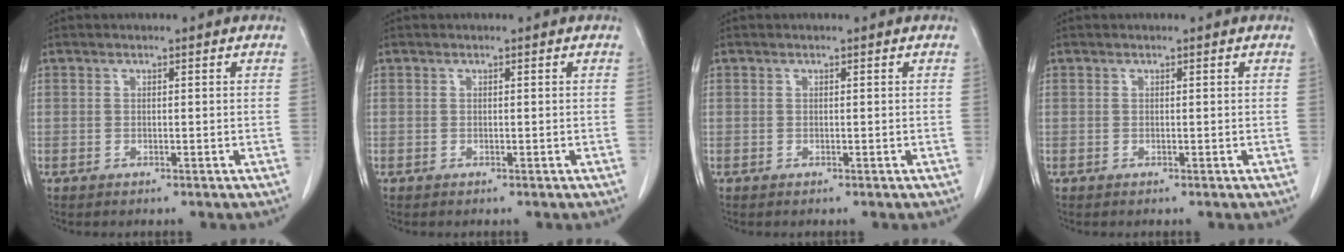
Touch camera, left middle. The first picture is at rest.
{"total": 0.0}
{"total": 0.0}
{"total": 0.0}